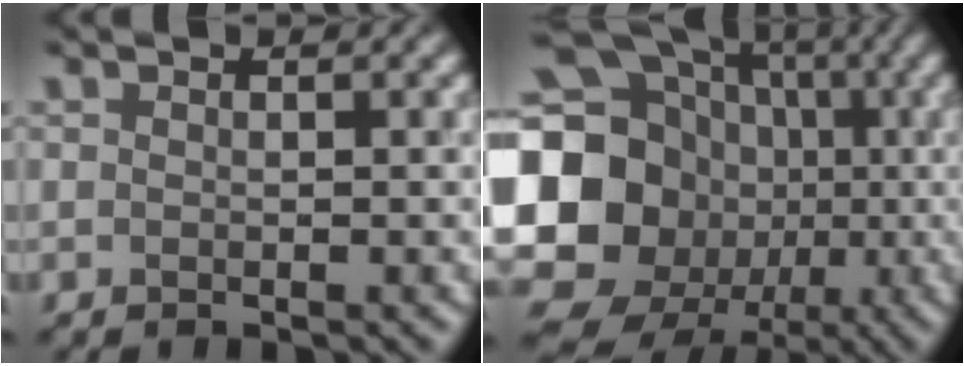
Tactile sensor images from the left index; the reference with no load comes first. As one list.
[{"total": 22.6, "force": [-2.0, 20.3, 9.6], "torque": [-0.204, 0.007, -0.087]}]